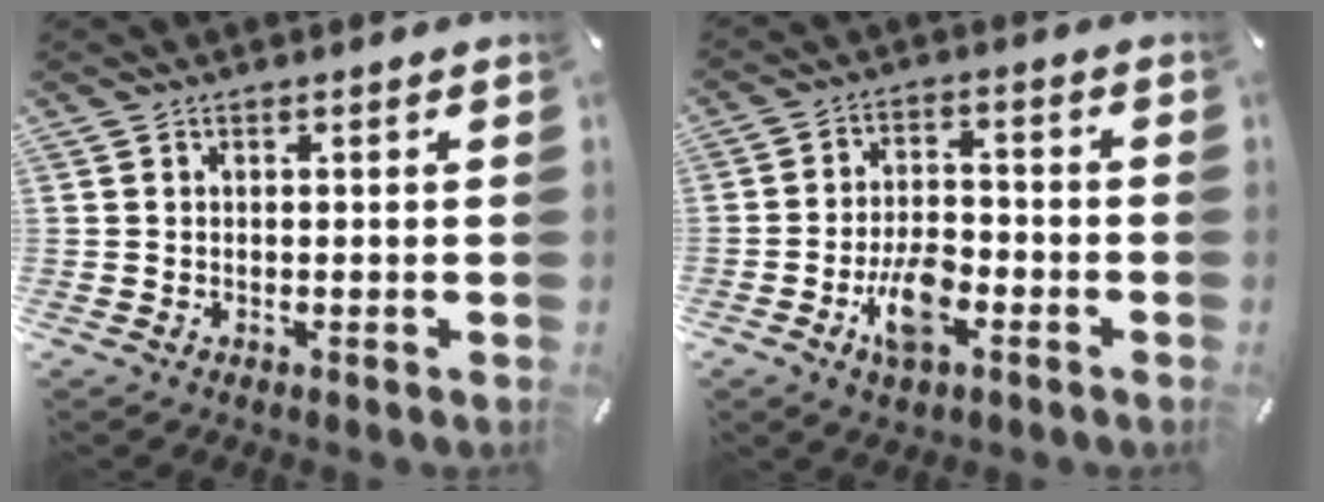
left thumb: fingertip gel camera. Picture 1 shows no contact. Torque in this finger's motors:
{"motor_torque": [0.56, 0.89, 0.20, 0.15, 0.04]}